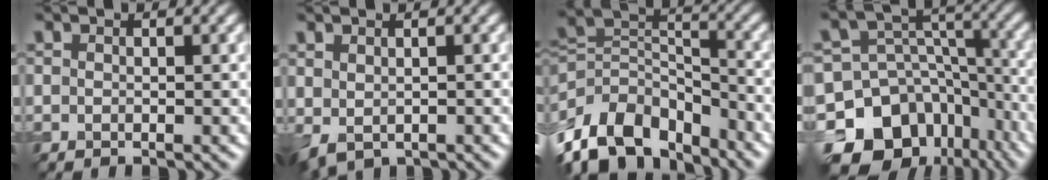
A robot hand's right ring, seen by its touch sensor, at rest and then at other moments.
{"total": 1.7, "force": [0.0, 1.2, 1.2], "torque": [-0.031, -0.008, 0.009]}
{"total": 12.0, "force": [-7.6, 7.0, 6.1], "torque": [-0.128, 0.012, -0.146]}
{"total": 15.8, "force": [-10.3, 10.9, 5.0], "torque": [-0.126, -0.007, -0.141]}